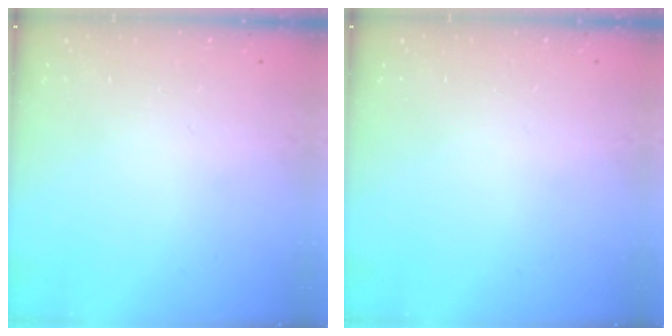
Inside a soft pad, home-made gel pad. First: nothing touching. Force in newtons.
{"total": 0.0}